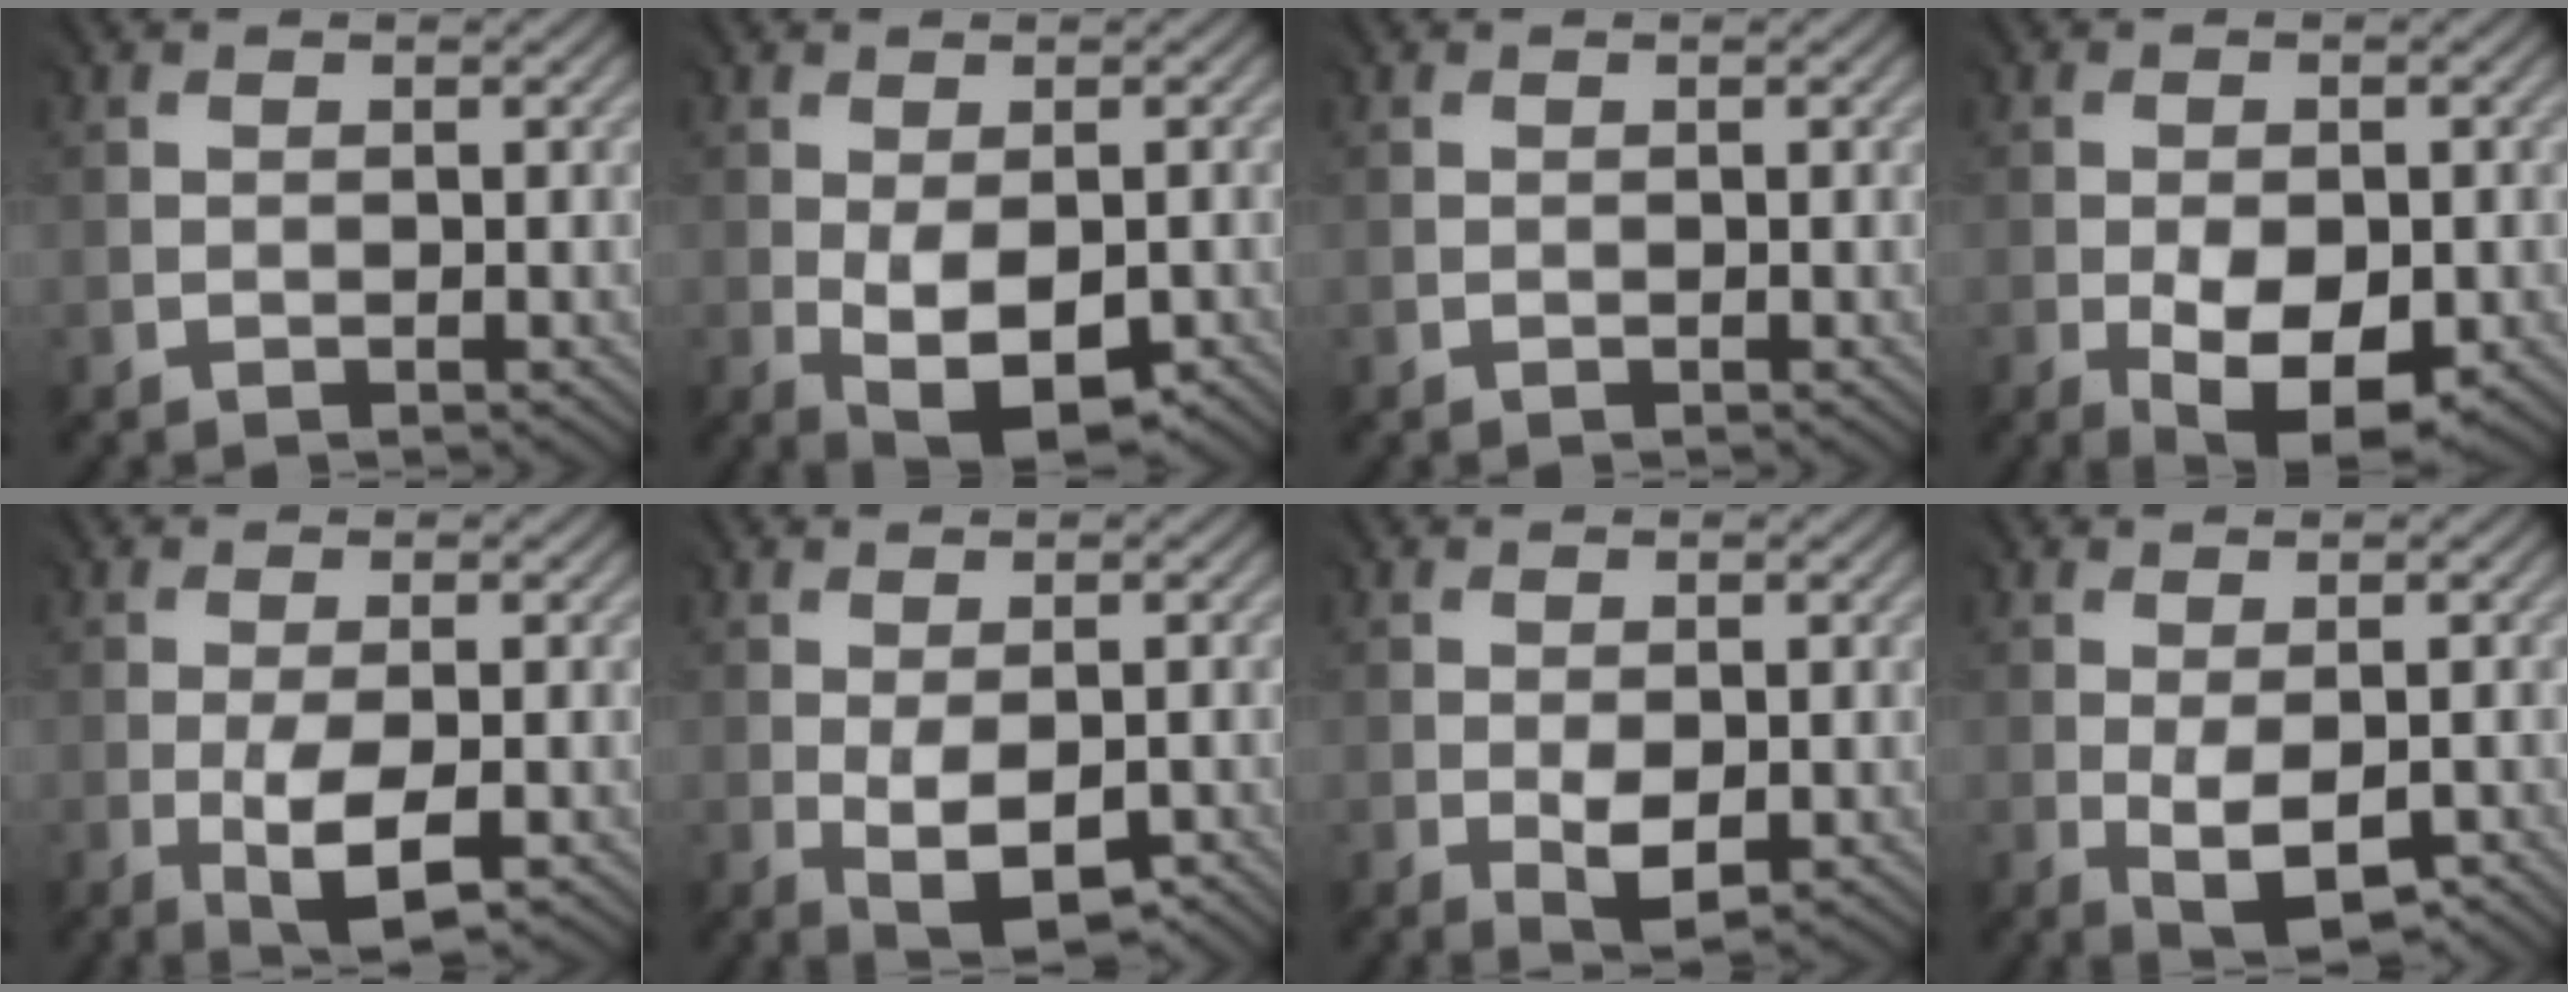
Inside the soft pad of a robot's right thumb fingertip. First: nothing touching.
{"total": 7.0, "force": [-2.2, 3.7, 5.5], "torque": [-0.114, -0.020, -0.029]}
{"total": 0.0}
{"total": 8.5, "force": [-3.3, 4.5, 6.5], "torque": [-0.115, -0.024, -0.050]}
{"total": 5.1, "force": [-2.0, 1.7, 4.4], "torque": [-0.092, -0.009, -0.033]}
{"total": 5.3, "force": [-1.7, 2.8, 4.2], "torque": [-0.091, -0.019, -0.022]}
{"total": 3.3, "force": [-0.9, 1.7, 2.6], "torque": [-0.050, -0.006, -0.011]}
{"total": 4.8, "force": [-1.5, 2.5, 3.9], "torque": [-0.086, -0.016, -0.018]}